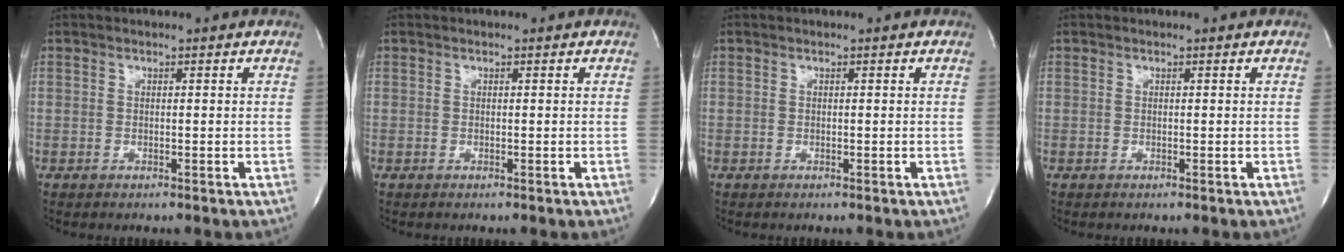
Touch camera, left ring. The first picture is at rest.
{"total": 0.0}
{"total": 0.0}
{"total": 0.0}